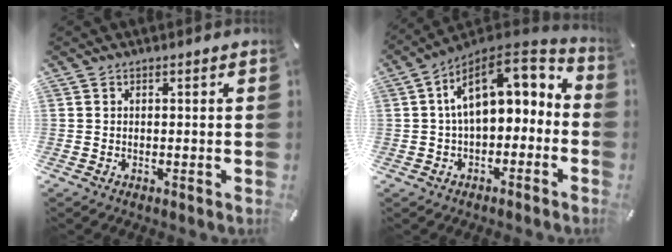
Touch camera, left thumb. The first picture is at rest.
{"total": 13.5, "force": [3.5, 8.0, 10.2], "torque": [-0.163, -0.028, 0.064]}